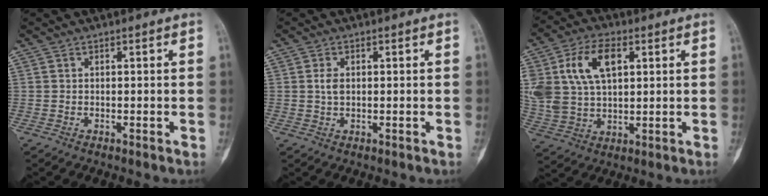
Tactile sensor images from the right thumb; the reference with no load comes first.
{"total": 2.2, "force": [0.3, 1.3, 1.8], "torque": [-0.036, 0.001, 0.008]}
{"total": 14.9, "force": [4.5, 8.9, 11.1], "torque": [-0.217, 0.004, 0.092]}